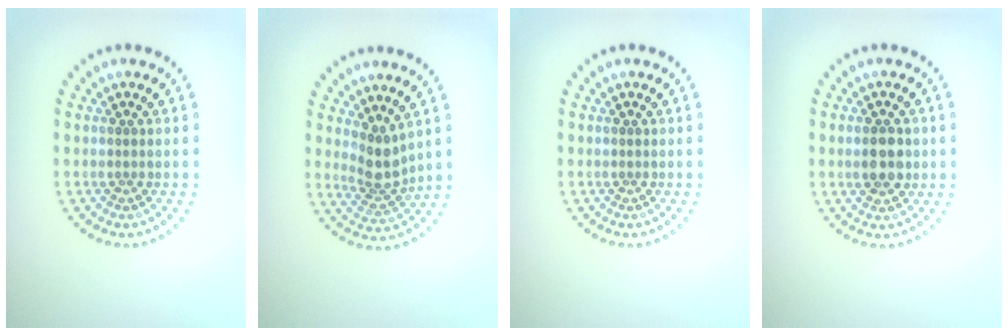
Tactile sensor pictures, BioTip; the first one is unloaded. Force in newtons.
{"total": 2.9, "press": 2.1, "slide": 1.9}
{"total": 0.0}
{"total": 3.1, "press": 3.1, "slide": 0.2}